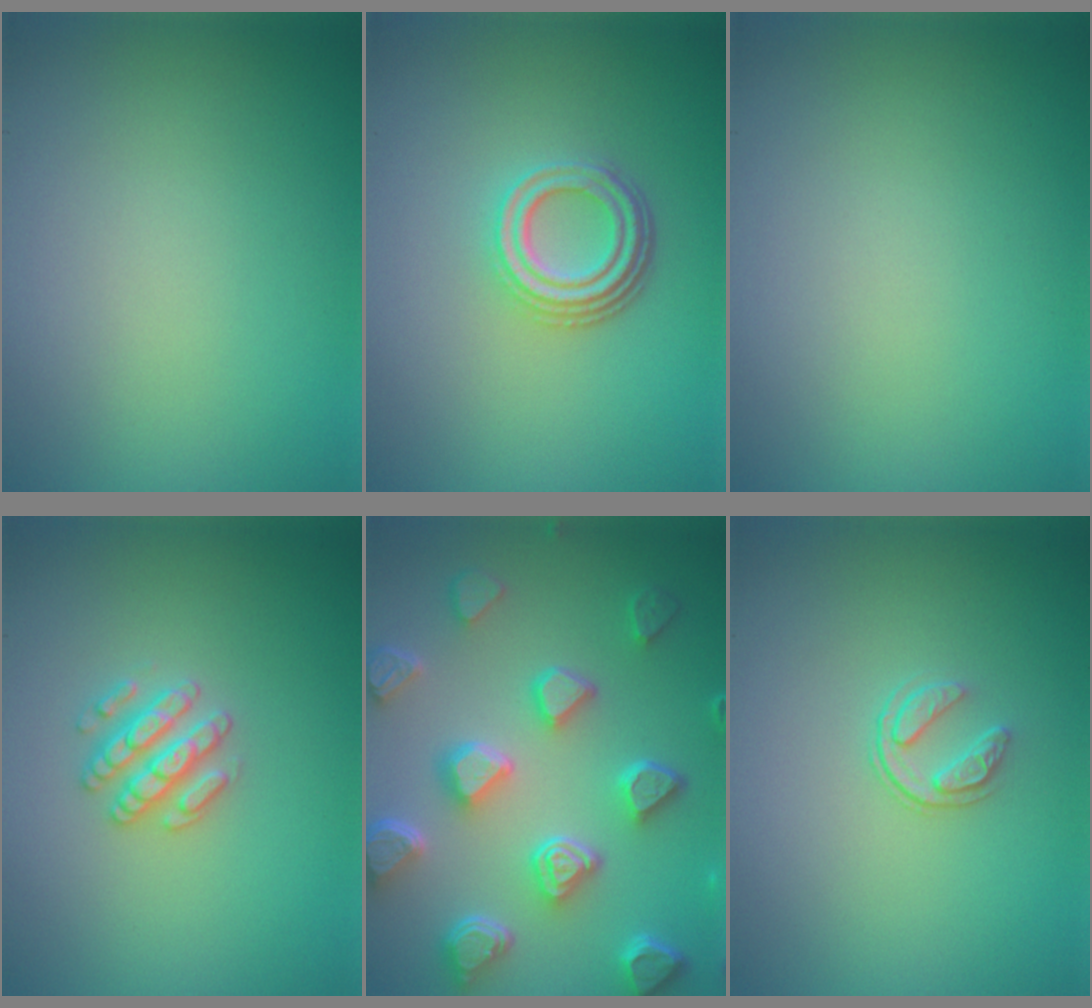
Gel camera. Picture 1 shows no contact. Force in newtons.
{"total": 4.1, "press": 3.1, "slide": 2.7}
{"total": 0.0}
{"total": 2.6, "press": 2.6, "slide": 0.3}
{"total": 7.7, "press": 6.1, "slide": 4.8}
{"total": 1.7, "press": 1.1, "slide": 1.3}